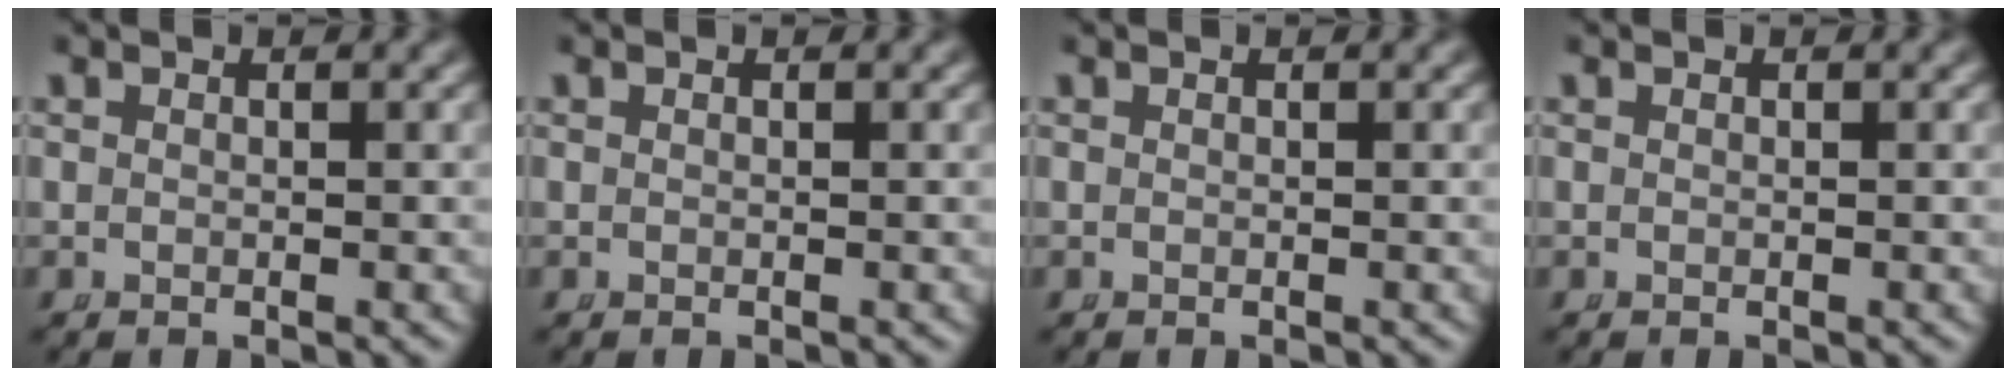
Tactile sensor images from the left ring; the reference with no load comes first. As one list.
[{"total": 0.0}, {"total": 0.0}, {"total": 0.0}]